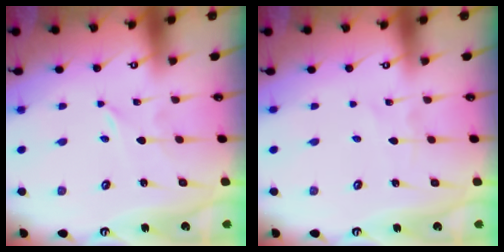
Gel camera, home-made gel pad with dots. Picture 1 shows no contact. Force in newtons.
{"total": 1.1, "press": 1.1, "slide": 0.0}